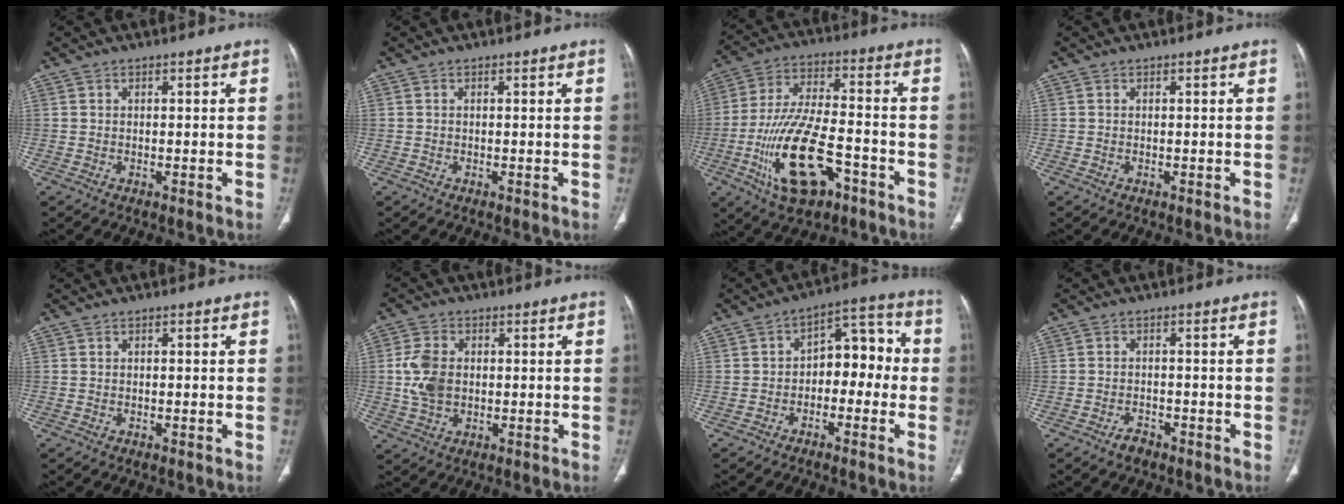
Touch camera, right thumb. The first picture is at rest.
{"total": 0.0}
{"total": 17.9, "force": [-7.4, 8.0, 14.2], "torque": [-0.271, 0.036, -0.123]}
{"total": 0.0}
{"total": 0.0}
{"total": 7.2, "force": [0.3, 5.0, 5.2], "torque": [-0.106, 0.003, 0.009]}
{"total": 9.6, "force": [-1.3, 6.1, 7.3], "torque": [-0.059, 0.048, -0.033]}
{"total": 2.1, "force": [-1.7, 1.1, 0.7], "torque": [-0.015, 0.010, -0.027]}